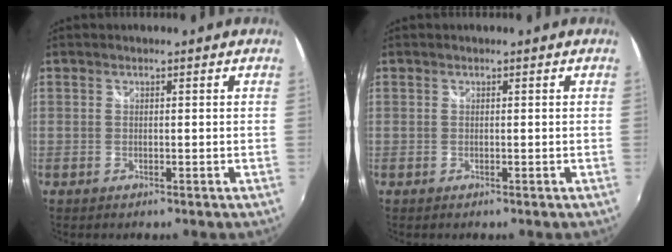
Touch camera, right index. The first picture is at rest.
{"total": 0.0}